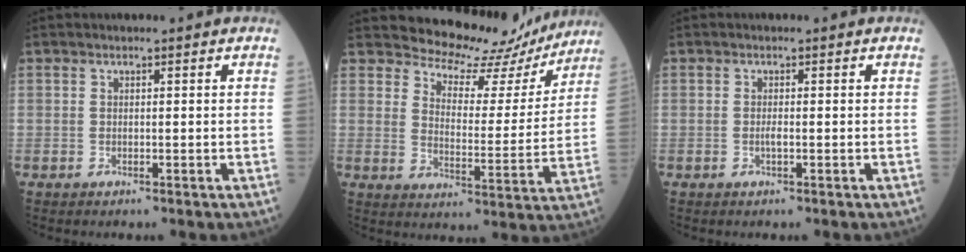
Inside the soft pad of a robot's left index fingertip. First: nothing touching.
{"total": 13.1, "force": [12.1, 4.6, 1.6], "torque": [-0.014, -0.024, 0.145]}
{"total": 1.0, "force": [-0.6, 0.1, 0.8], "torque": [-0.019, -0.005, -0.012]}